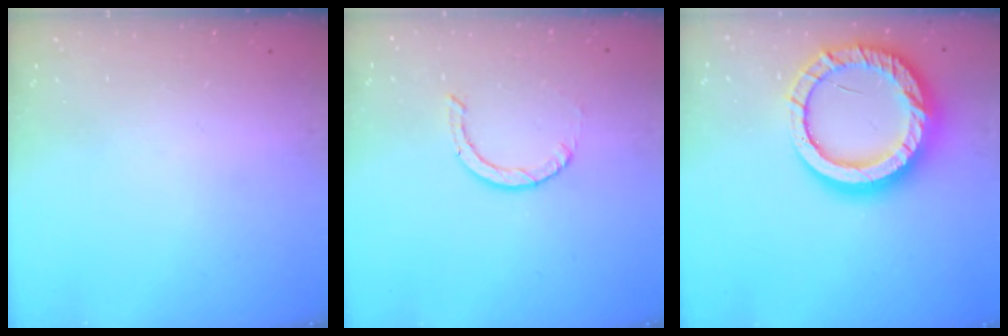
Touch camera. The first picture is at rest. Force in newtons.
{"total": 0.9, "press": 0.9, "slide": 0.1}
{"total": 21.0, "press": 20.9, "slide": 2.1}